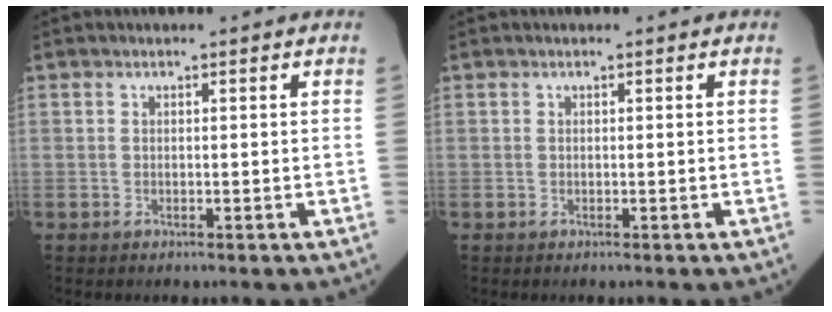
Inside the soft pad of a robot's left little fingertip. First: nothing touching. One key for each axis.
{"total": 0.0}